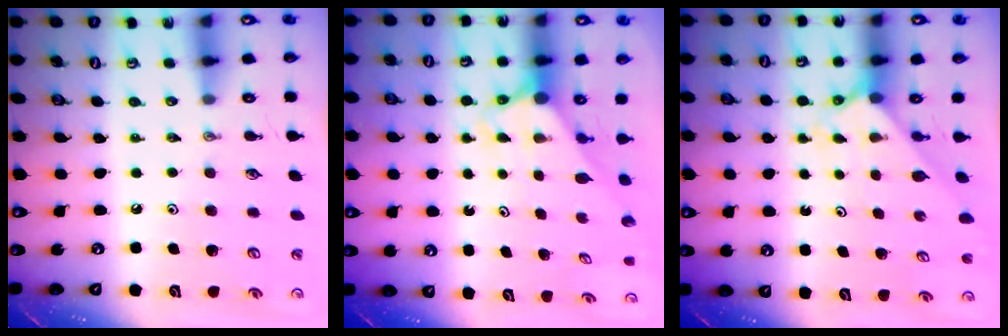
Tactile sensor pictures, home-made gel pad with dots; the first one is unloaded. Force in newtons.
{"total": 2.9, "press": 2.9, "slide": 0.0}
{"total": 2.3, "press": 2.3, "slide": 0.2}